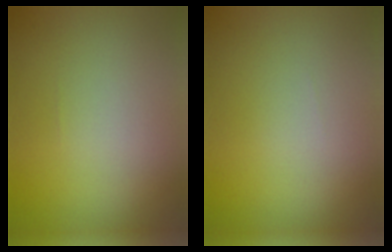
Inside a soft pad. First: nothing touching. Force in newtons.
{"total": 0.0}